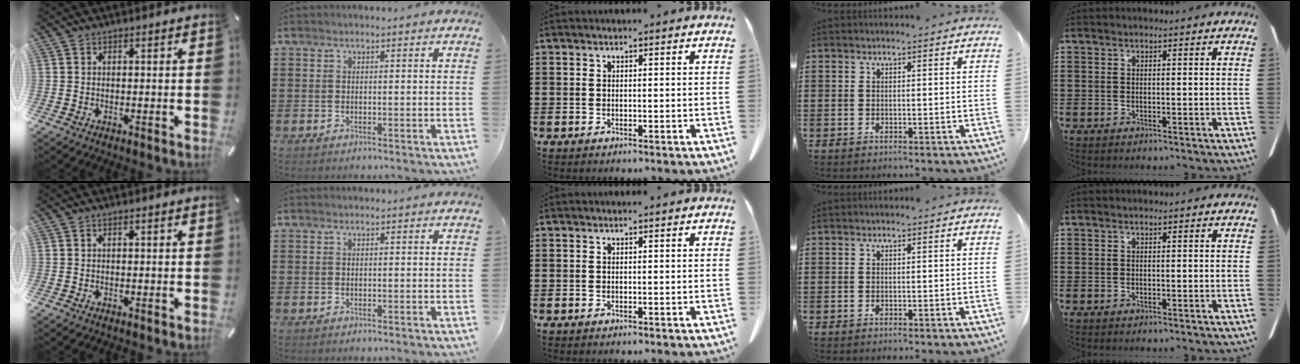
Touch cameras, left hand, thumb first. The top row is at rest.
{}